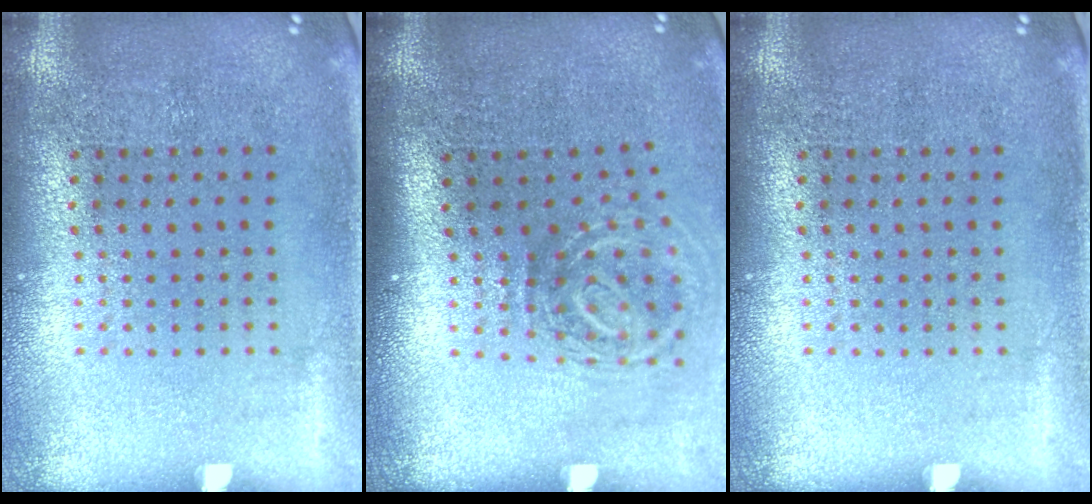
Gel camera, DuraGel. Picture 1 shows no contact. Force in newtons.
{"total": 2.0, "press": 1.3, "slide": 1.5}
{"total": 0.0}